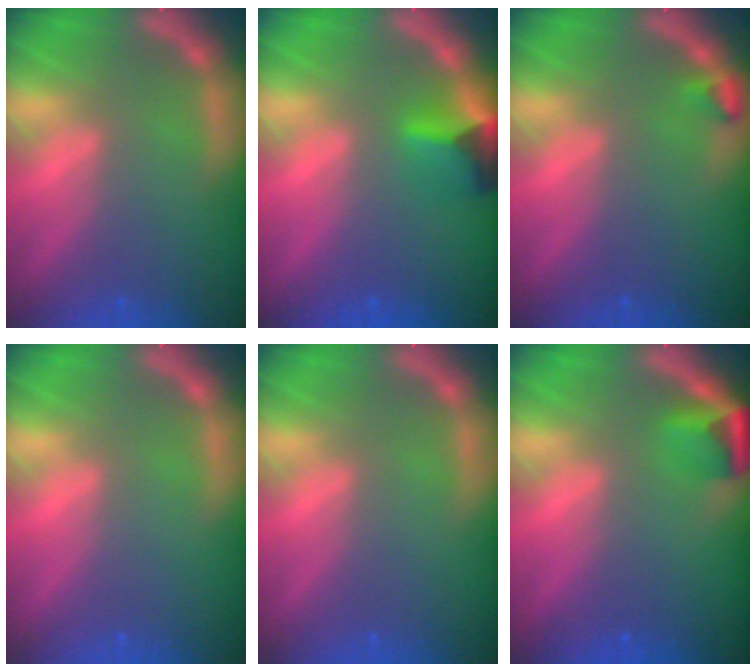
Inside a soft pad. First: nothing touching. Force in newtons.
{"total": 3.9}
{"total": 0.9}
{"total": 0.0}
{"total": 0.0}
{"total": 2.9}